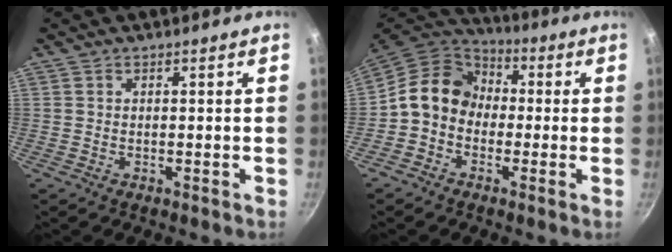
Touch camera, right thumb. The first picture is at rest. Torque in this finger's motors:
{"motor_torque": [1.27, 1.59, 0.69, -0.84, 0.08]}